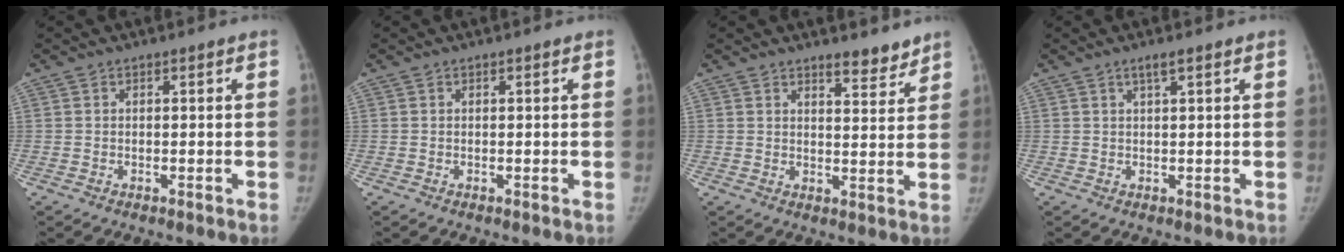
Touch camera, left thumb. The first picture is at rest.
{"total": 0.0}
{"total": 4.6, "force": [3.9, 1.4, 1.9], "torque": [-0.010, -0.032, 0.057]}
{"total": 1.8, "force": [1.0, 0.1, 1.4], "torque": [-0.029, -0.001, 0.022]}